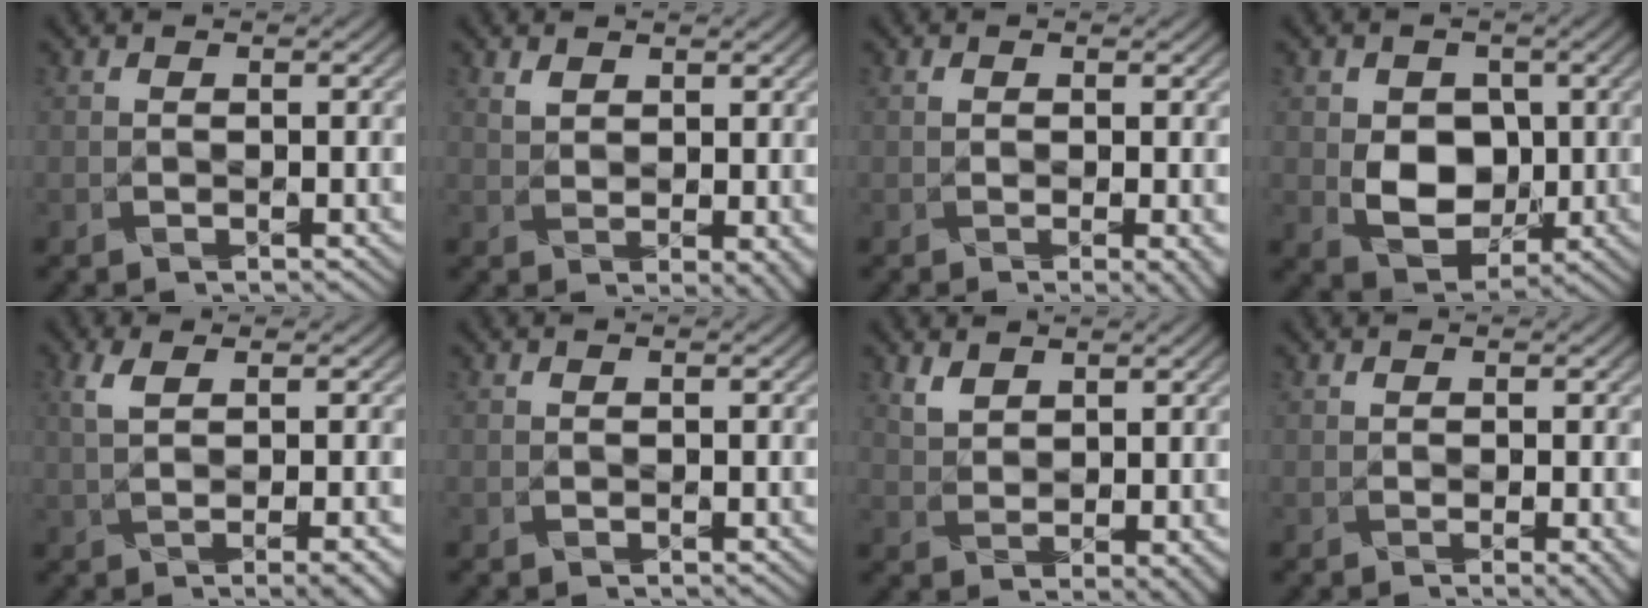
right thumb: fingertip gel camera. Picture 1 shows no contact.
{"total": 2.9, "force": [1.4, 1.5, 2.1], "torque": [-0.044, 0.001, 0.026]}
{"total": 2.1, "force": [-0.1, 1.0, 1.8], "torque": [-0.021, -0.002, -0.002]}
{"total": 7.7, "force": [0.1, 5.9, 5.0], "torque": [-0.100, 0.004, -0.008]}
{"total": 4.0, "force": [0.5, 0.4, 4.0], "torque": [-0.079, 0.009, 0.013]}
{"total": 0.0}
{"total": 3.5, "force": [2.3, 1.7, 2.0], "torque": [-0.052, -0.003, 0.050]}
{"total": 1.8, "force": [0.0, 0.9, 1.6], "torque": [-0.018, -0.004, 0.001]}